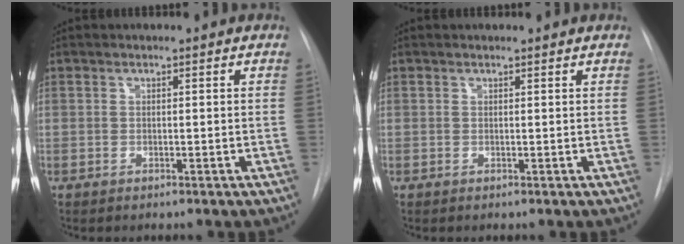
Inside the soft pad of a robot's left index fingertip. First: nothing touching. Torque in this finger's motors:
{"motor_torque": [-0.03, 0.06, -0.19, -0.01]}